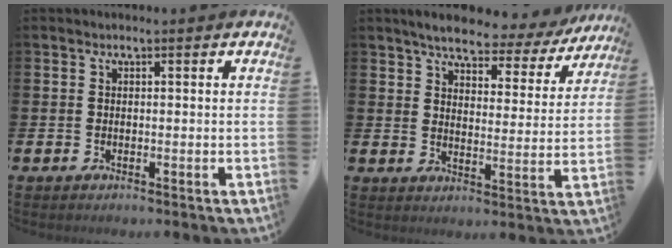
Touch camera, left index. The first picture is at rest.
{"total": 5.3, "force": [4.9, 1.1, 1.6], "torque": [-0.047, -0.032, 0.080]}